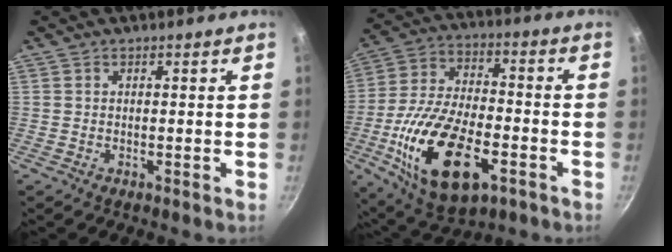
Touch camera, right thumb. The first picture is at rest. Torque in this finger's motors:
{"motor_torque": [0.27, 1.07, 1.76, -1.01, 0.60]}